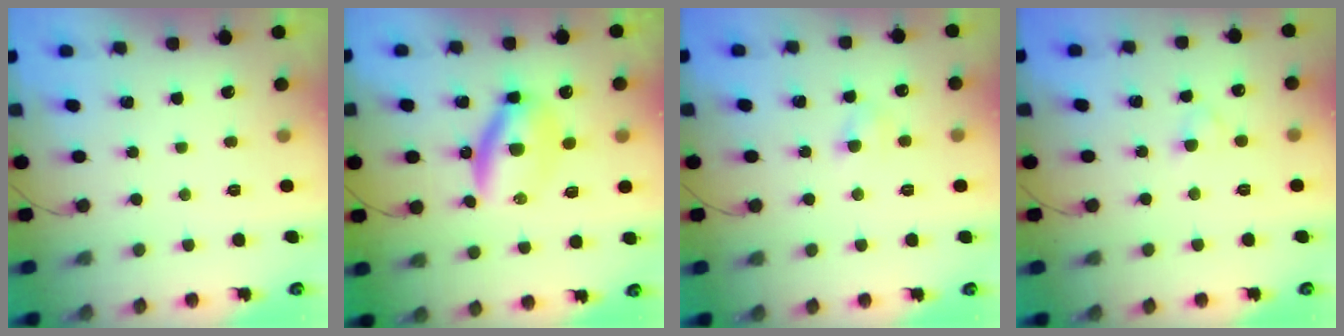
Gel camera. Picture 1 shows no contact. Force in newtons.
{"total": 7.1, "press": 7.1, "slide": 0.4}
{"total": 4.1, "press": 3.9, "slide": 1.2}
{"total": 2.7, "press": 2.4, "slide": 1.1}